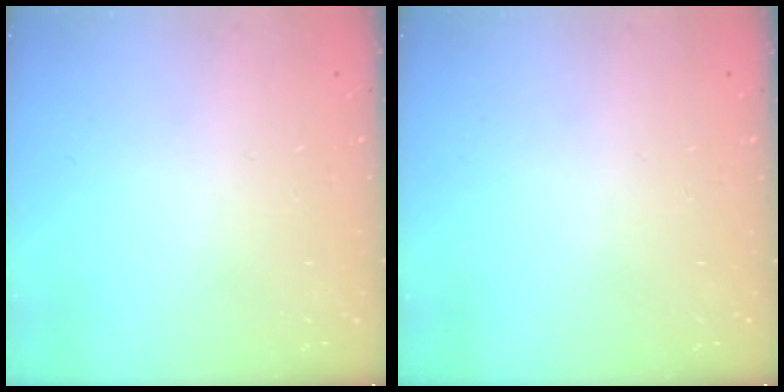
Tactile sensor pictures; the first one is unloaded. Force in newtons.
{"total": 0.0}